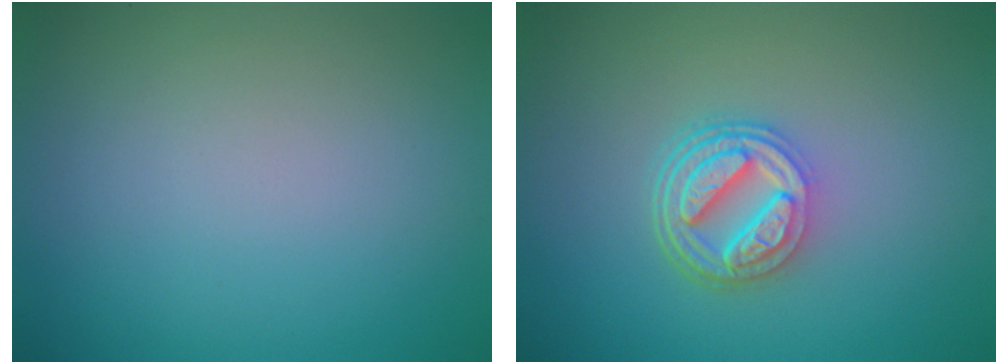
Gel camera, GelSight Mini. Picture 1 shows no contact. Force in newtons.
{"total": 5.0, "press": 3.7, "slide": 3.3}